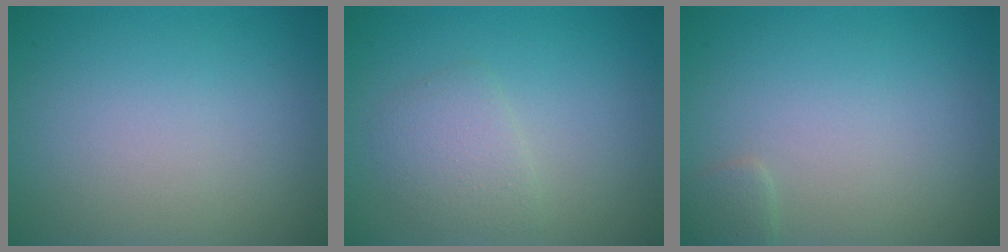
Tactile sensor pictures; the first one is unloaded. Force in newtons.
{"total": 2.2, "press": 2.2, "slide": 0.0}
{"total": 1.0, "press": 1.0, "slide": 0.1}